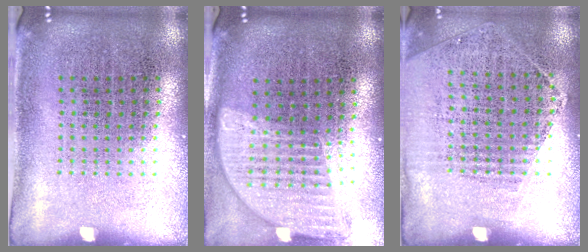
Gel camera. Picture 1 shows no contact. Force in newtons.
{"total": 1.5, "press": 1.3, "slide": 0.7}
{"total": 1.2, "press": 1.0, "slide": 0.6}